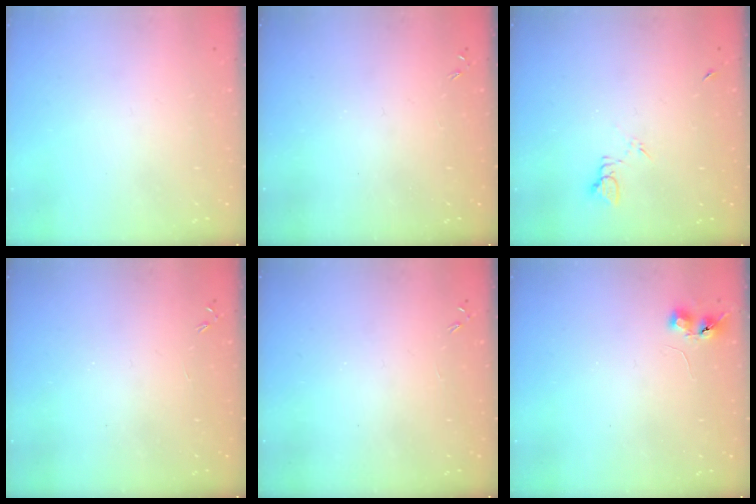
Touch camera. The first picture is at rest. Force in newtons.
{"total": 0.0}
{"total": 4.5, "press": 4.4, "slide": 0.6}
{"total": 0.0}
{"total": 0.0}
{"total": 5.2, "press": 5.1, "slide": 0.9}